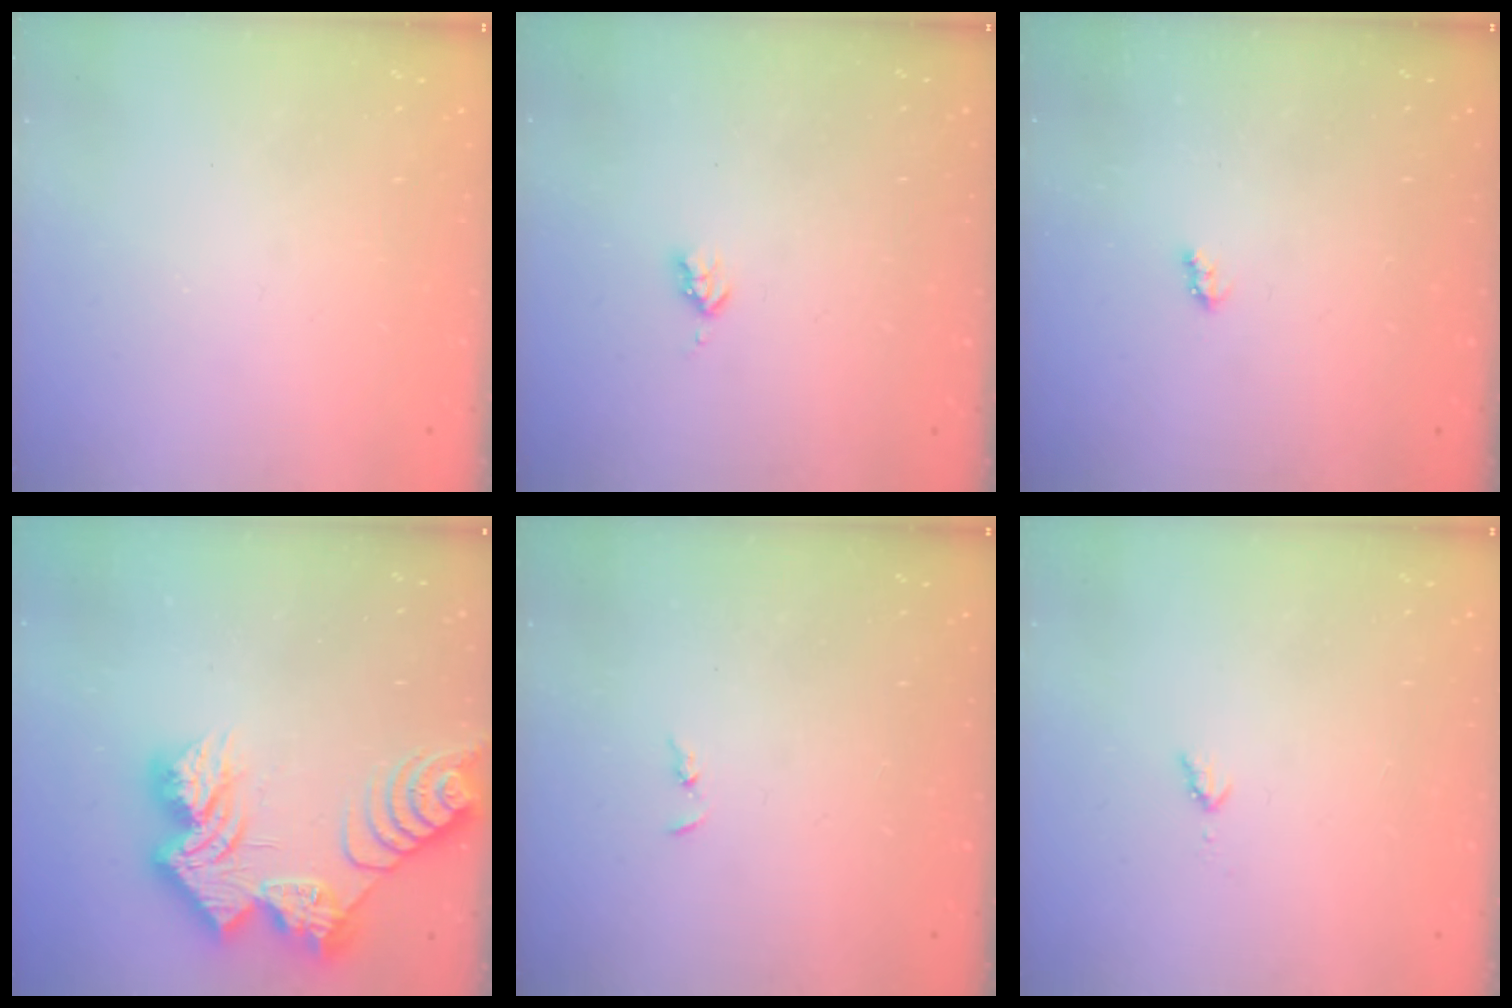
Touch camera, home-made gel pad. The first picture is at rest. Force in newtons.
{"total": 2.7, "press": 2.6, "slide": 0.5}
{"total": 2.6, "press": 2.6, "slide": 0.4}
{"total": 19.6, "press": 19.6, "slide": 1.4}
{"total": 1.3, "press": 1.2, "slide": 0.3}
{"total": 2.8, "press": 2.8, "slide": 0.4}